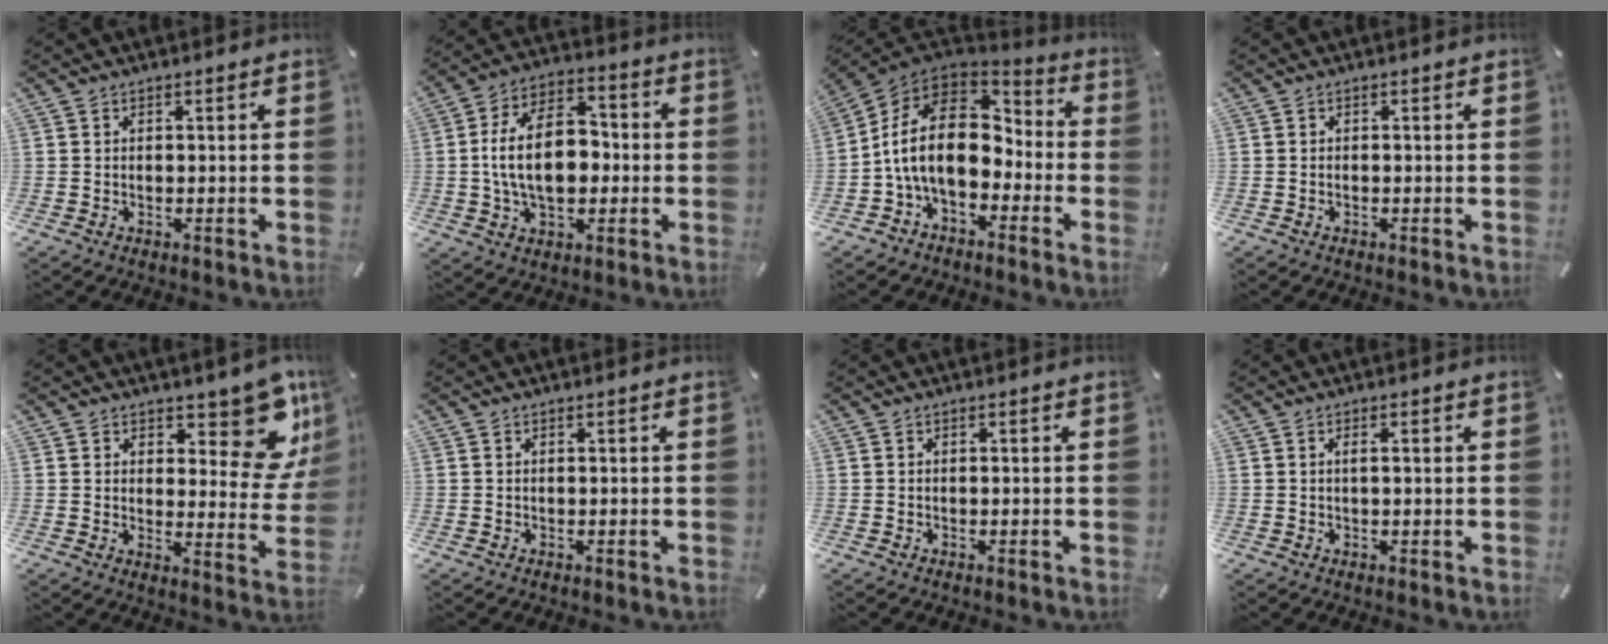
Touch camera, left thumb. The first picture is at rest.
{"total": 15.9, "force": [-0.9, 10.2, 12.2], "torque": [-0.234, 0.013, -0.016]}
{"total": 17.6, "force": [-0.7, 11.9, 13.0], "torque": [-0.254, 0.012, -0.014]}
{"total": 0.7, "force": [-0.5, 0.3, 0.3], "torque": [-0.008, -0.001, -0.010]}
{"total": 12.2, "force": [8.8, 5.4, 6.5], "torque": [-0.058, -0.082, 0.150]}
{"total": 0.0}
{"total": 0.0}
{"total": 1.4, "force": [0.2, 0.3, 1.4], "torque": [-0.027, 0.000, 0.002]}